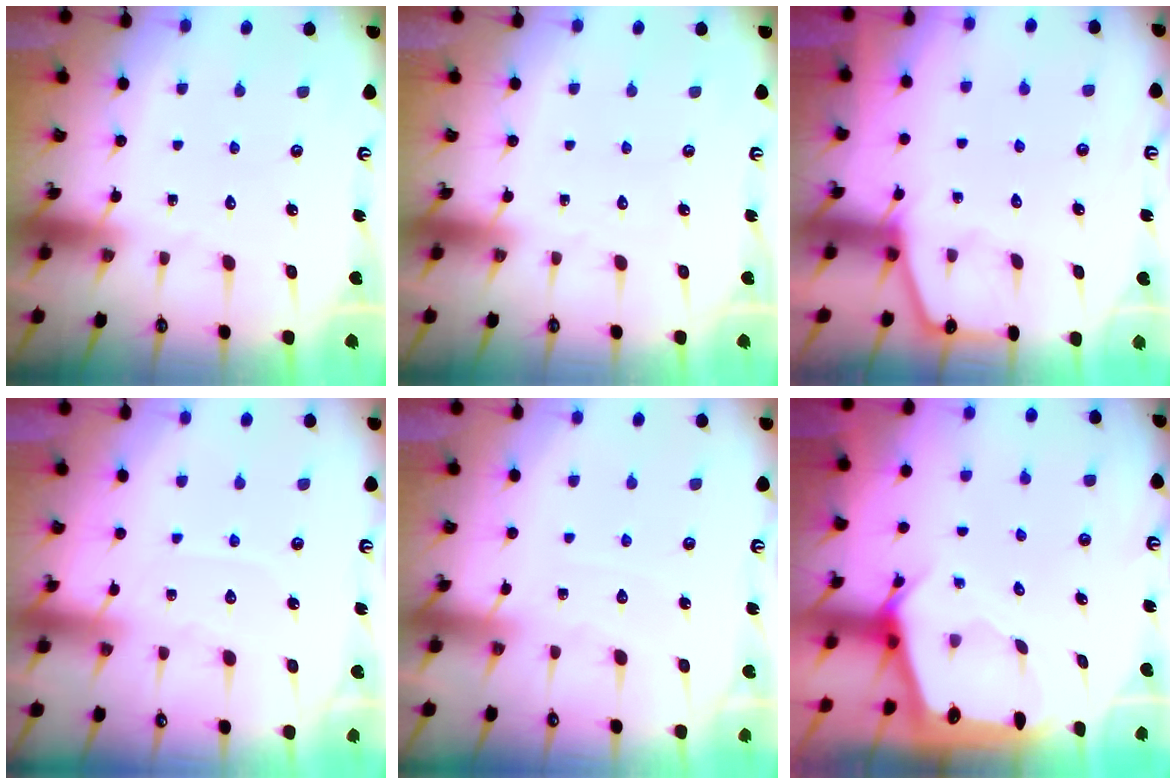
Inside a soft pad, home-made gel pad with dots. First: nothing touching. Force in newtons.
{"total": 0.0}
{"total": 2.7, "press": 2.7, "slide": 0.4}
{"total": 4.0, "press": 3.9, "slide": 0.5}
{"total": 3.8, "press": 3.8, "slide": 0.5}
{"total": 2.5, "press": 2.5, "slide": 0.2}